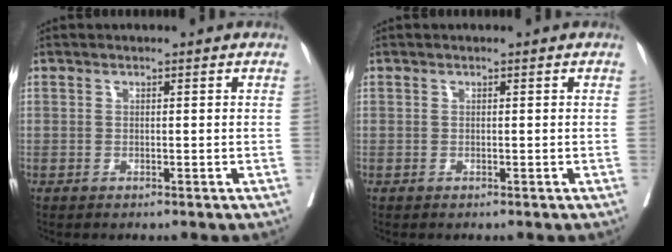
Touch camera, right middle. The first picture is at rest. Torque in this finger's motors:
{"motor_torque": [0.00, 0.00, 0.00, 0.00]}